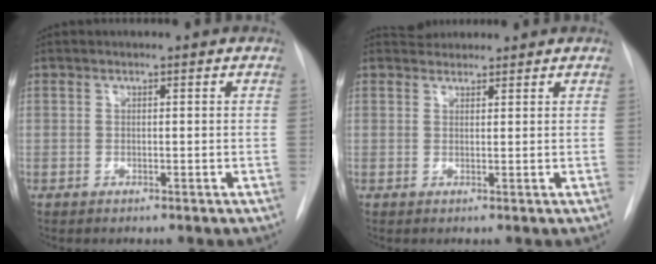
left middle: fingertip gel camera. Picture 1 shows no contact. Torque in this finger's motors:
{"motor_torque": [0.14, -0.16, -0.04, 0.00]}